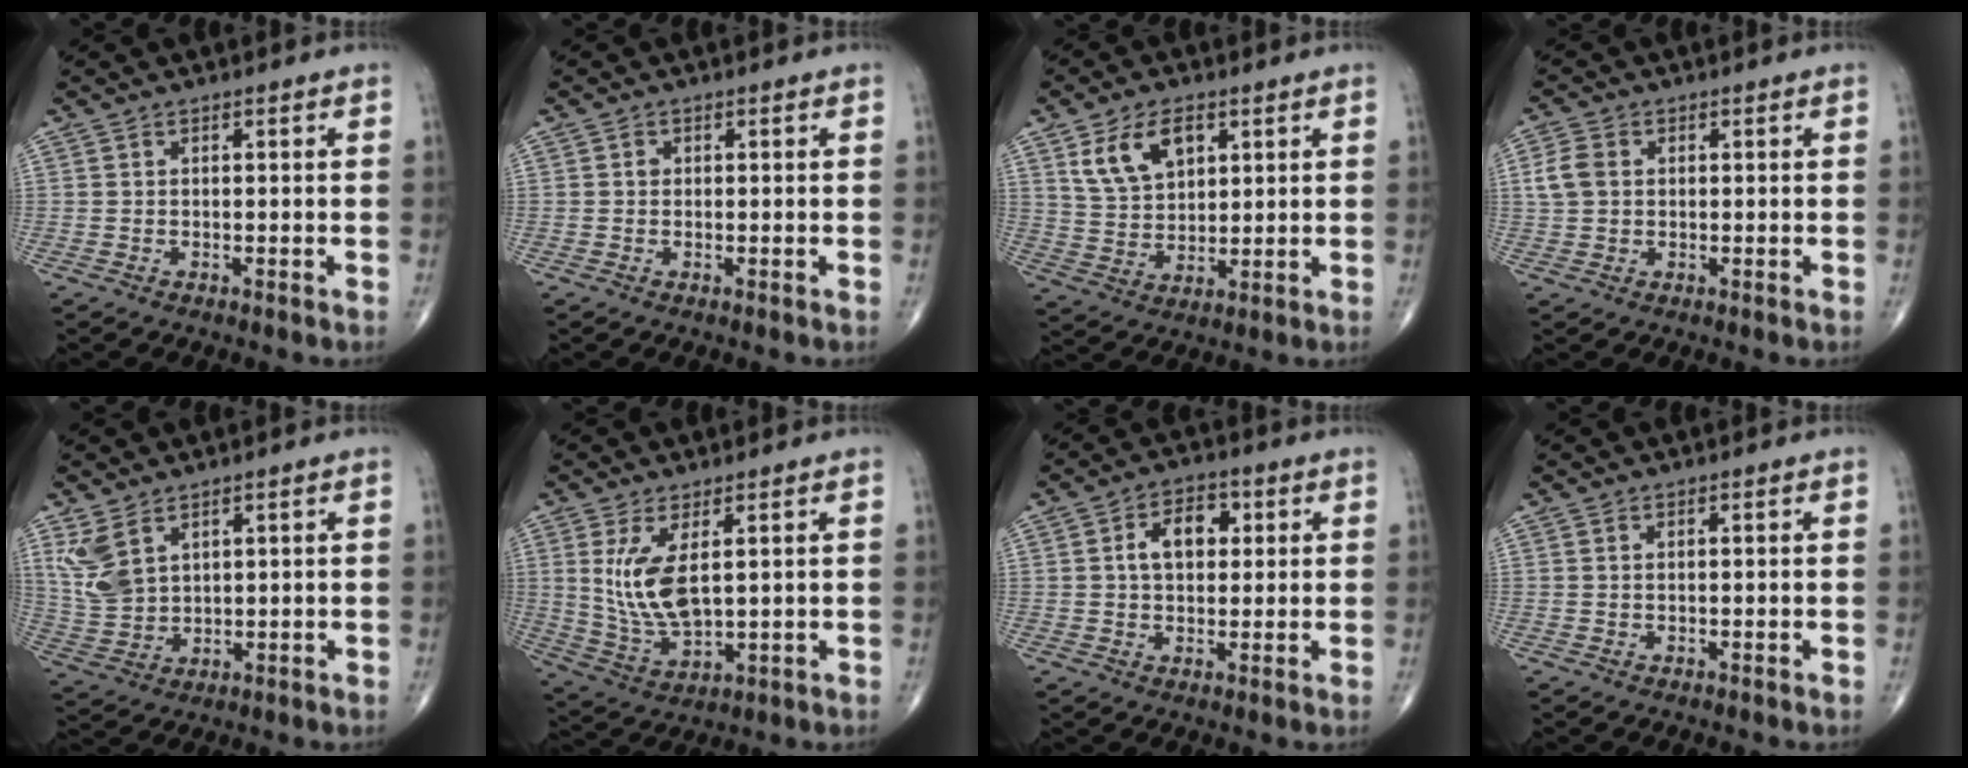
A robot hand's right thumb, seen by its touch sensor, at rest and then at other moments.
{"total": 0.9, "force": [0.1, 0.8, 0.4], "torque": [-0.003, 0.002, 0.001]}
{"total": 9.7, "force": [4.5, 5.9, 6.2], "torque": [-0.094, -0.018, 0.090]}
{"total": 4.4, "force": [0.7, 3.4, 2.7], "torque": [-0.057, 0.006, 0.010]}
{"total": 7.5, "force": [4.0, 4.4, 4.6], "torque": [-0.094, -0.011, 0.095]}
{"total": 9.9, "force": [2.4, 4.3, 8.6], "torque": [-0.177, -0.022, 0.063]}
{"total": 7.4, "force": [1.6, 4.8, 5.4], "torque": [-0.066, 0.009, 0.021]}
{"total": 0.0}